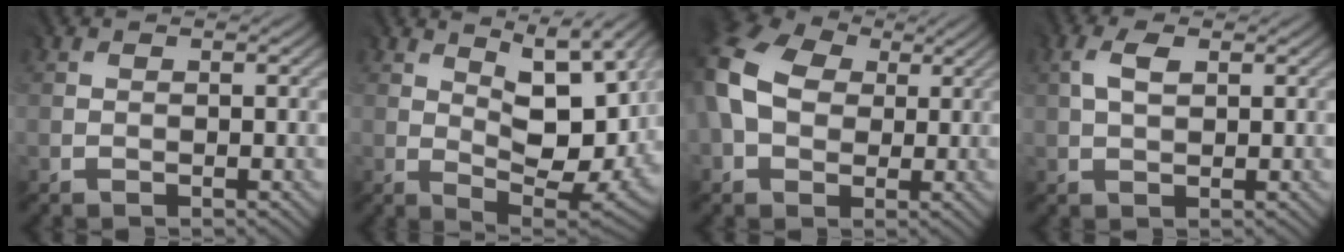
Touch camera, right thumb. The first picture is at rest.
{"total": 10.3, "force": [3.3, 3.4, 9.1], "torque": [-0.160, -0.009, 0.067]}
{"total": 12.1, "force": [1.8, 9.1, 7.8], "torque": [-0.215, -0.004, 0.039]}
{"total": 3.2, "force": [1.3, 1.7, 2.3], "torque": [-0.060, 0.006, 0.025]}